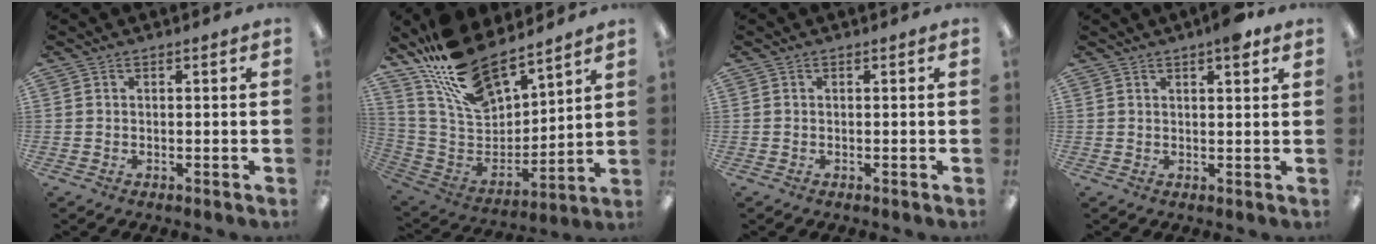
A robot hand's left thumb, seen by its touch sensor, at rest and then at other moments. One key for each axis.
{"total": 19.4, "fx": 16.0, "fy": 7.2, "fz": 8.2, "tx": -0.176, "ty": -0.103, "tz": 0.290}
{"total": 0.0}
{"total": 4.3, "fx": 2.9, "fy": 0.9, "fz": 3.0, "tx": -0.041, "ty": -0.009, "tz": 0.045}